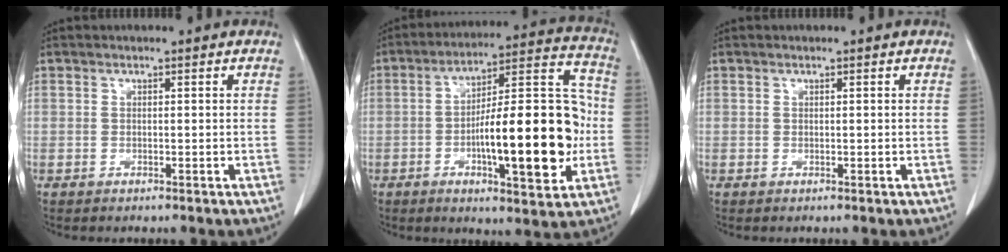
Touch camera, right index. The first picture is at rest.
{"total": 19.5, "force": [-3.5, 4.6, 18.6], "torque": [-0.280, 0.024, -0.049]}
{"total": 0.0}